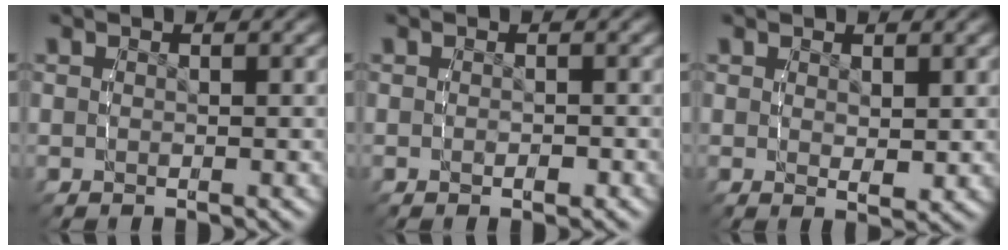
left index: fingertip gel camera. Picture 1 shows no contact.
{"total": 0.5, "force": [-0.1, 0.5, 0.1], "torque": [-0.005, 0.006, -0.006]}
{"total": 1.4, "force": [1.0, -0.2, 1.0], "torque": [-0.006, -0.006, 0.019]}